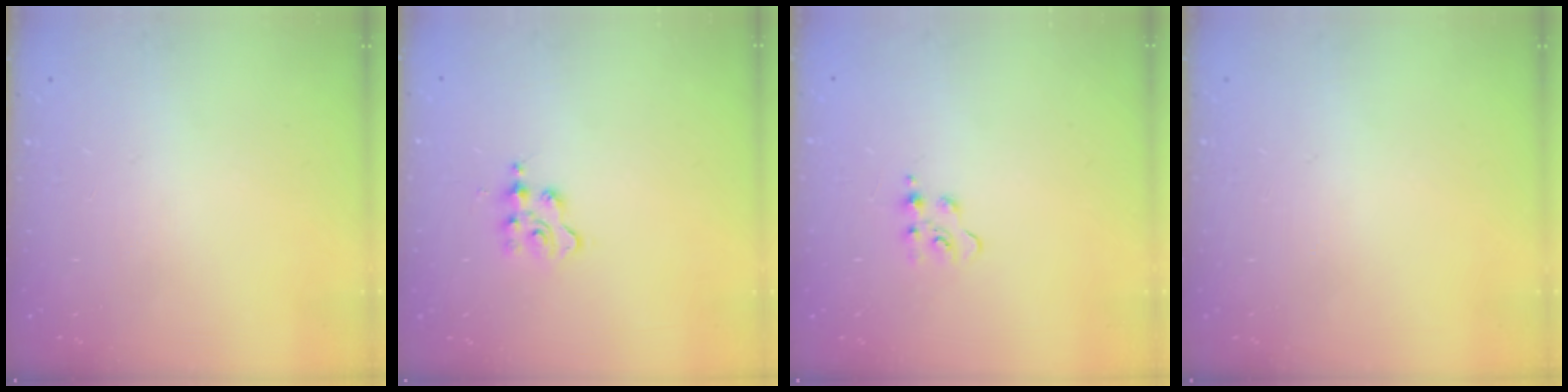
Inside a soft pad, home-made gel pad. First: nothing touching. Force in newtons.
{"total": 2.3, "press": 2.2, "slide": 0.5}
{"total": 4.4, "press": 4.3, "slide": 0.4}
{"total": 0.0}